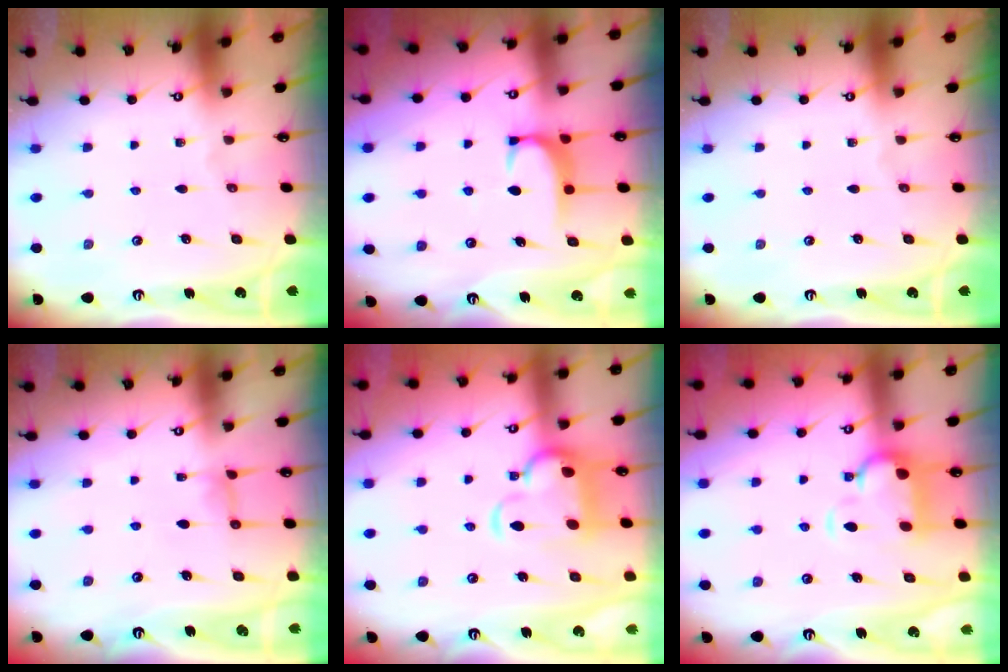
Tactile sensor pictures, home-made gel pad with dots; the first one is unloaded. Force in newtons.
{"total": 1.6, "press": 1.5, "slide": 0.5}
{"total": 0.0}
{"total": 1.3, "press": 1.2, "slide": 0.4}
{"total": 7.3, "press": 7.0, "slide": 1.8}
{"total": 2.1, "press": 1.6, "slide": 1.3}